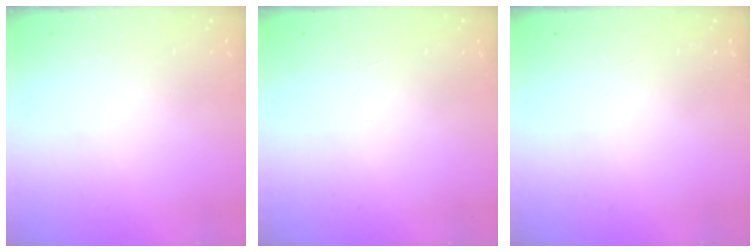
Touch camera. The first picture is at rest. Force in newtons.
{"total": 0.0}
{"total": 0.0}